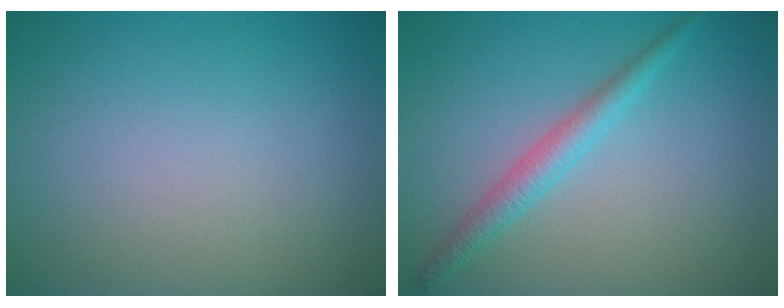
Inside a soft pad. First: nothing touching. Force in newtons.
{"total": 2.4, "press": 2.4, "slide": 0.0}